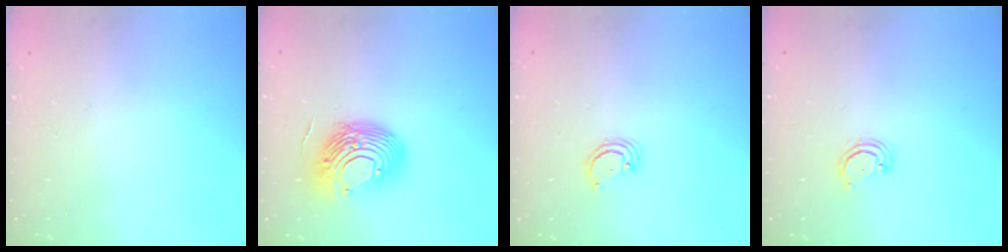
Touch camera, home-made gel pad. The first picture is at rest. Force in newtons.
{"total": 12.7, "press": 12.3, "slide": 2.9}
{"total": 2.5, "press": 2.5, "slide": 0.2}
{"total": 2.8, "press": 2.8, "slide": 0.2}